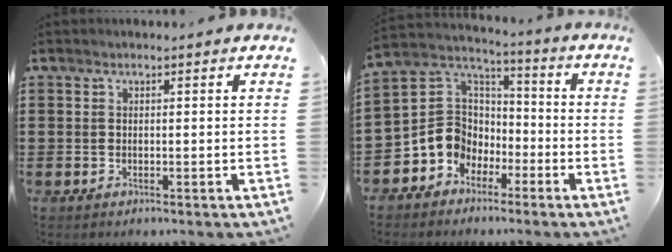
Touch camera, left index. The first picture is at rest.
{"total": 7.8, "force": [-3.0, 6.8, 2.2], "torque": [-0.084, -0.001, -0.062]}